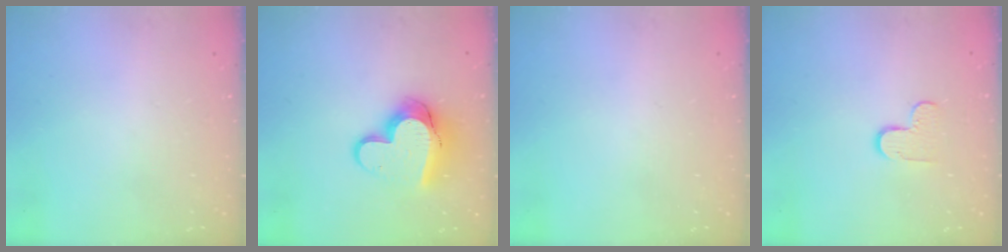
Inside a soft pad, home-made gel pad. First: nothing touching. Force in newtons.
{"total": 13.7, "press": 13.7, "slide": 1.3}
{"total": 0.0}
{"total": 5.1, "press": 5.0, "slide": 0.5}